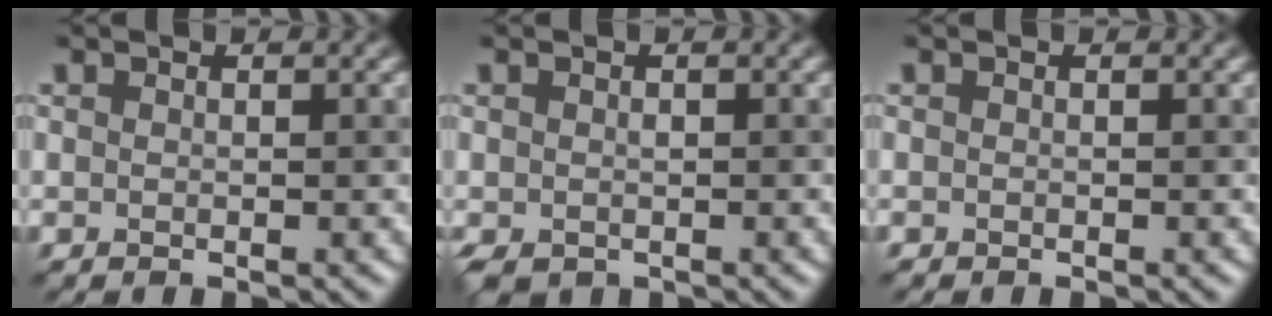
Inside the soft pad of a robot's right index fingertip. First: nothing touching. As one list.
[{"total": 1.6, "force": [-0.8, 1.2, 0.8], "torque": [-0.020, -0.007, -0.016]}, {"total": 0.0}]